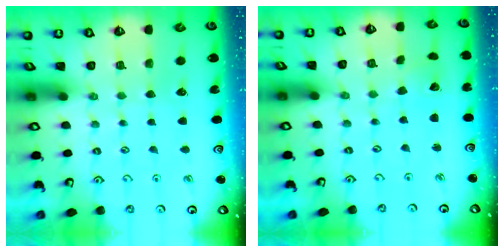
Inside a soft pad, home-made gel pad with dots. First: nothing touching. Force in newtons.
{"total": 2.5, "press": 2.5, "slide": 0.3}